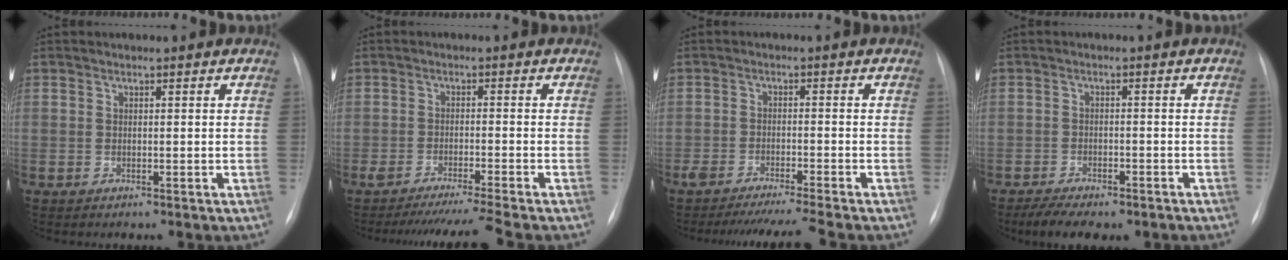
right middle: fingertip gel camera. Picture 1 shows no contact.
{"total": 9.3, "force": [-8.3, -2.4, 3.6], "torque": [-0.037, -0.027, -0.130]}
{"total": 8.2, "force": [-7.4, -1.2, 3.3], "torque": [-0.036, -0.016, -0.115]}
{"total": 7.7, "force": [-5.9, 2.9, 4.1], "torque": [-0.058, -0.006, -0.084]}